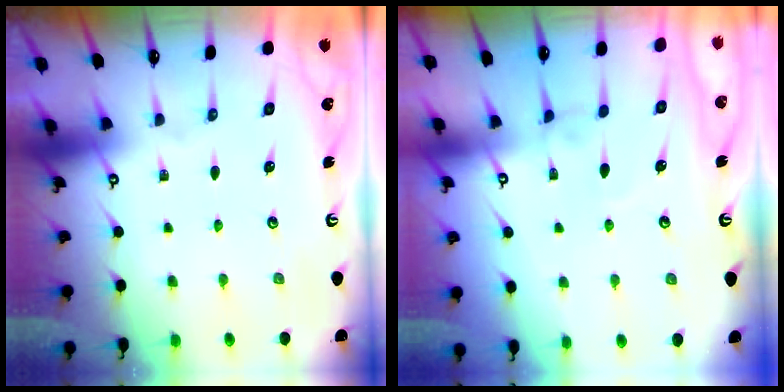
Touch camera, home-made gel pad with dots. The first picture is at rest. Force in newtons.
{"total": 3.5, "press": 3.4, "slide": 0.5}